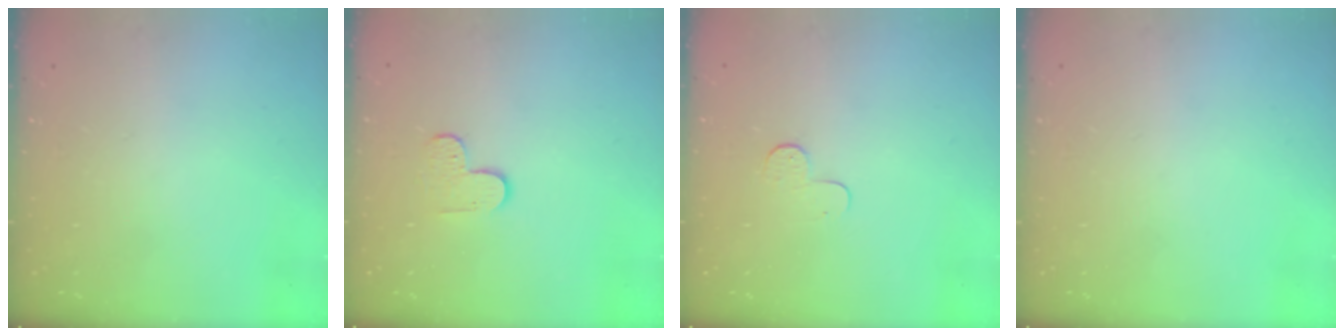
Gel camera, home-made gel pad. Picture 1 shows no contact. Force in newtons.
{"total": 3.7, "press": 3.7, "slide": 0.4}
{"total": 5.0, "press": 4.9, "slide": 0.5}
{"total": 0.0}